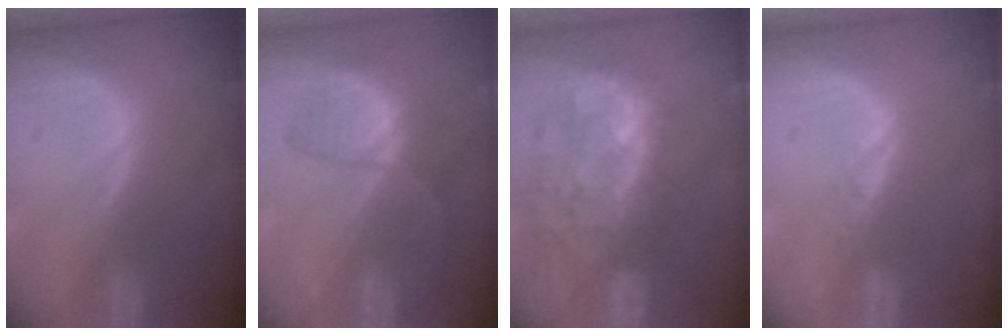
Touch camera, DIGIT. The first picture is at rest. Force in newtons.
{"total": 6.6, "press": 6.2, "slide": 2.3}
{"total": 10.7, "press": 10.1, "slide": 3.6}
{"total": 1.3, "press": 1.0, "slide": 0.8}